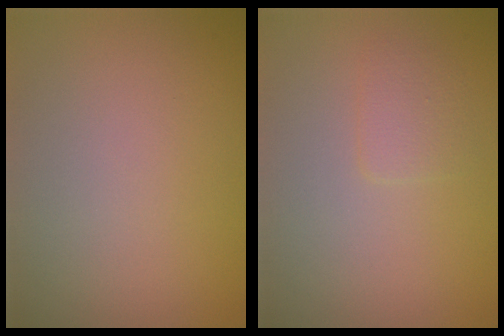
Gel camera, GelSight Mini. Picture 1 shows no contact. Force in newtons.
{"total": 1.2, "press": 1.2, "slide": 0.1}